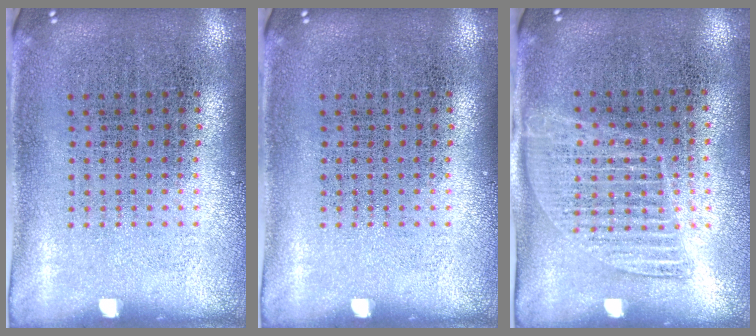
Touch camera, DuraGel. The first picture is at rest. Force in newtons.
{"total": 0.0}
{"total": 1.2, "press": 1.1, "slide": 0.5}